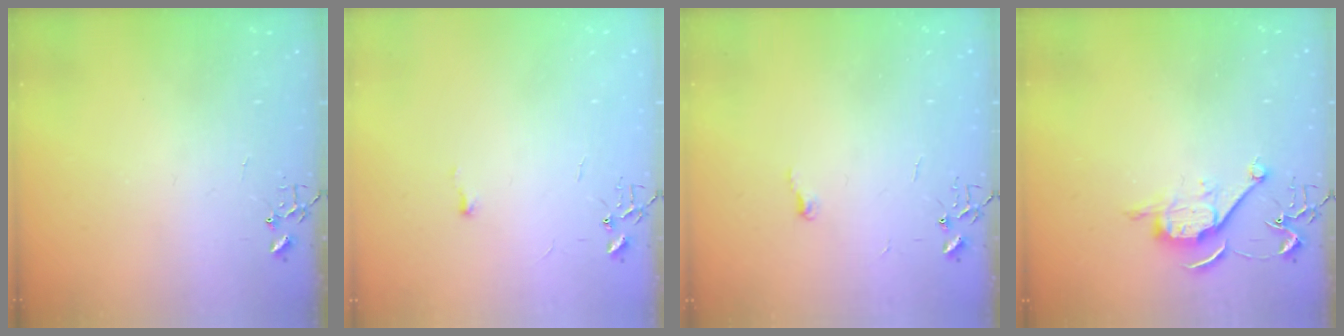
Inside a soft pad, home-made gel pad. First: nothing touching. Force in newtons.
{"total": 3.5, "press": 3.5, "slide": 0.5}
{"total": 3.2, "press": 3.2, "slide": 0.4}
{"total": 9.1, "press": 9.1, "slide": 0.5}